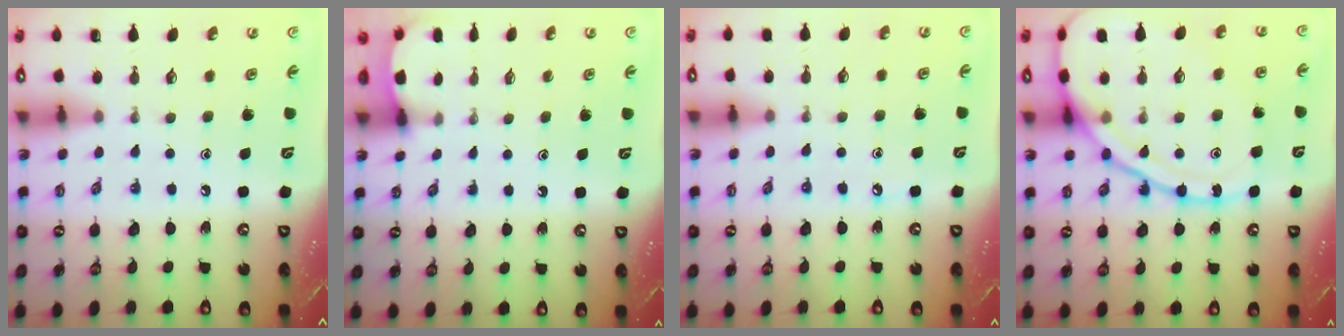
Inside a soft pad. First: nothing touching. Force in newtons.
{"total": 1.3, "press": 1.3, "slide": 0.1}
{"total": 3.1, "press": 3.0, "slide": 0.4}
{"total": 15.6, "press": 15.5, "slide": 1.7}